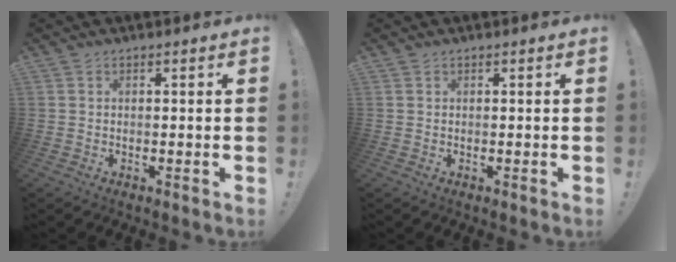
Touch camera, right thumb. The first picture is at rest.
{"total": 0.0}